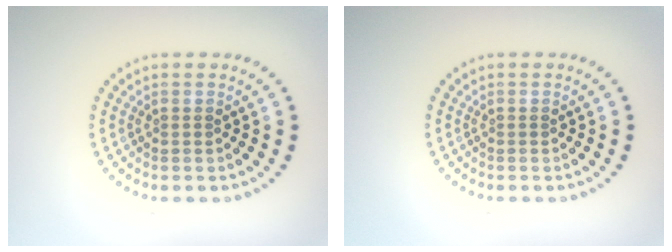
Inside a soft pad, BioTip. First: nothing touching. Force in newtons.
{"total": 0.0}